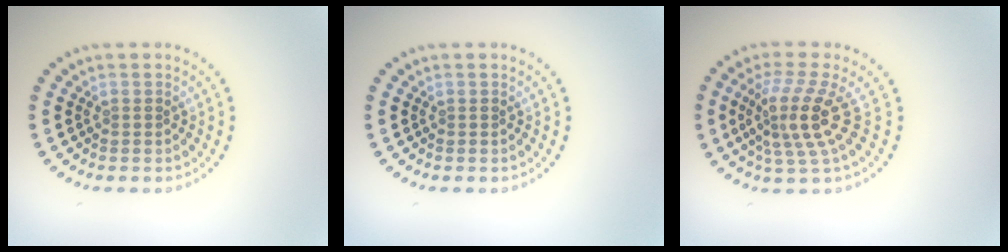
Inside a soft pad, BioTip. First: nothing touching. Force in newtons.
{"total": 0.0}
{"total": 4.3, "press": 3.1, "slide": 3.0}